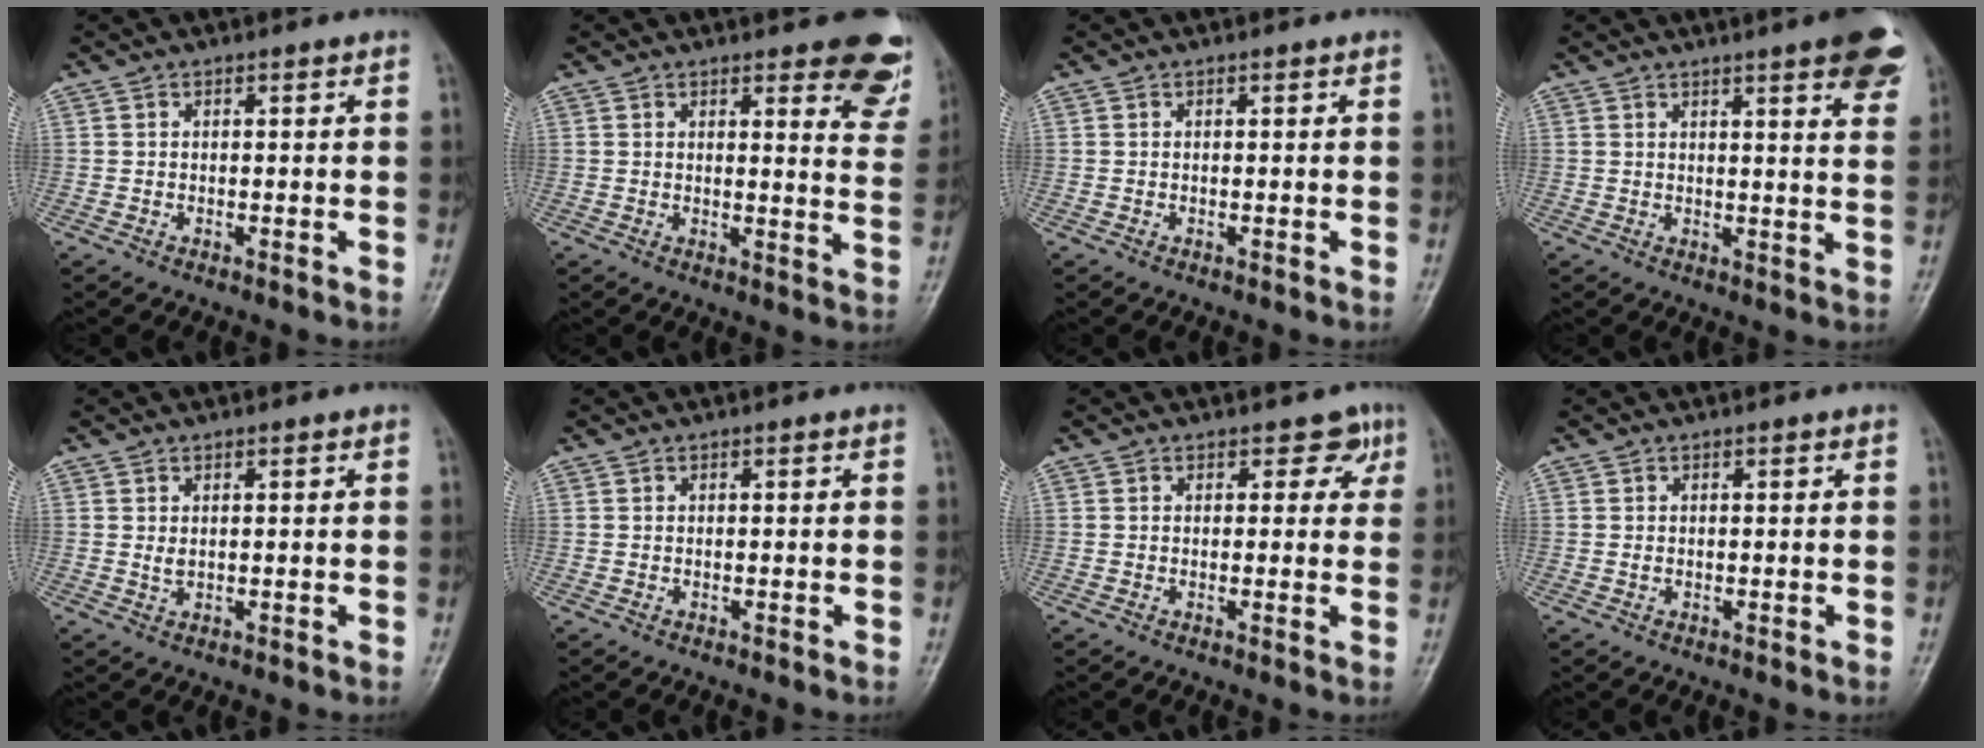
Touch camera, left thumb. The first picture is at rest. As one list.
[{"total": 11.0, "force": [7.5, 3.6, 7.2], "torque": [-0.042, -0.043, 0.075]}, {"total": 0.0}, {"total": 11.4, "force": [7.0, 2.1, 8.8], "torque": [-0.087, -0.023, 0.077]}, {"total": 1.5, "force": [0.7, 0.7, 1.2], "torque": [-0.020, -0.003, 0.016]}, {"total": 0.0}, {"total": 3.1, "force": [1.6, 2.2, 1.3], "torque": [0.017, -0.004, 0.014]}, {"total": 0.5, "force": [0.2, 0.3, 0.4], "torque": [-0.005, 0.002, 0.003]}]